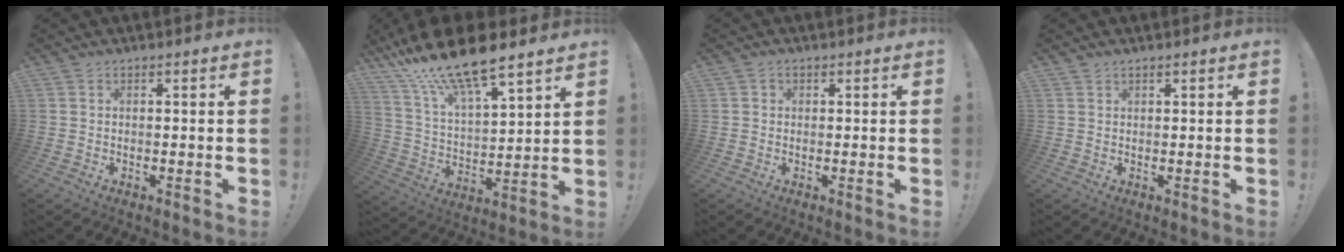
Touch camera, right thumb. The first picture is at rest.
{"total": 17.2, "force": [13.2, 4.6, 10.0], "torque": [-0.192, -0.089, 0.234]}
{"total": 1.1, "force": [0.3, 1.0, 0.2], "torque": [0.000, 0.001, 0.004]}
{"total": 0.8, "force": [0.7, 0.2, 0.3], "torque": [-0.006, 0.000, 0.013]}